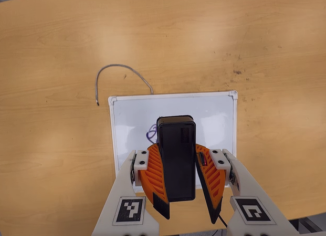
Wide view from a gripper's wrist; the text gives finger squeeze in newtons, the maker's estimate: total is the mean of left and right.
{"total": 10.5, "left": 10.1, "right": 10.9}